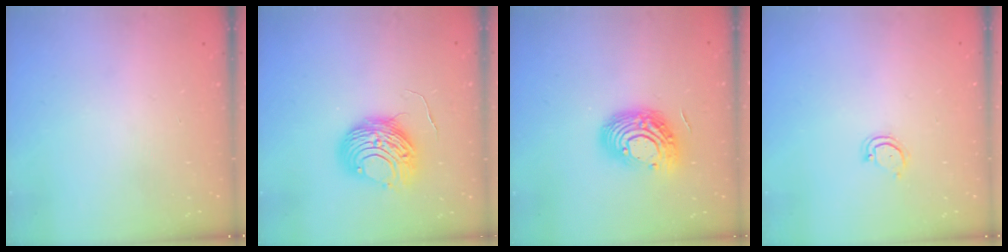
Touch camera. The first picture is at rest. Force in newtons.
{"total": 10.0, "press": 10.0, "slide": 0.9}
{"total": 13.3, "press": 13.3, "slide": 1.0}
{"total": 3.2, "press": 3.2, "slide": 0.2}